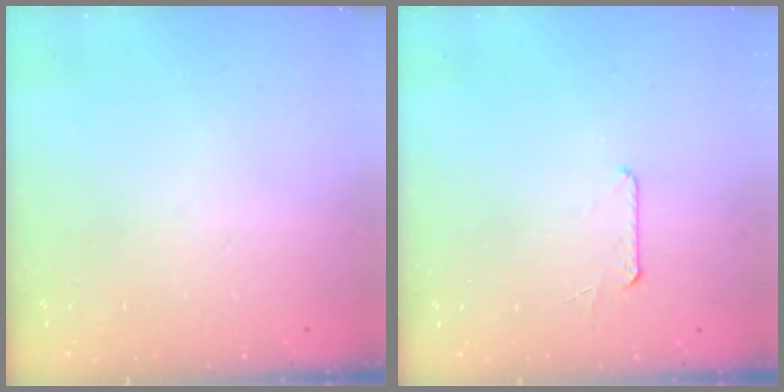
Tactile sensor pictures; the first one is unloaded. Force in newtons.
{"total": 5.9, "press": 5.8, "slide": 0.6}